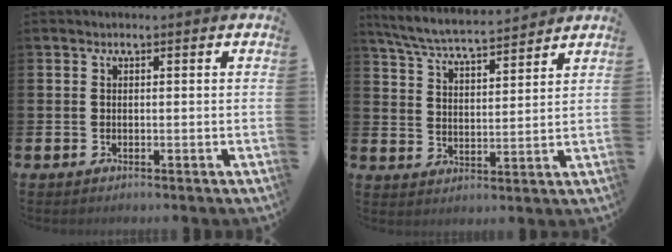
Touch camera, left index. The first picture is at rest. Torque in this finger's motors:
{"motor_torque": [0.83, -1.13, 0.08, 0.05]}